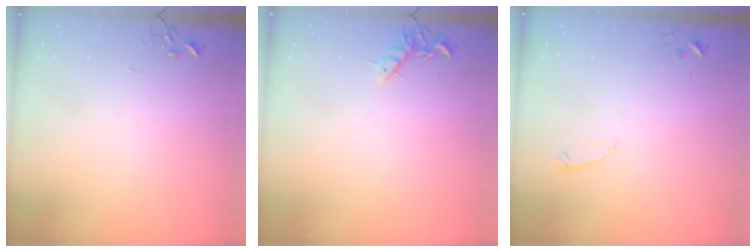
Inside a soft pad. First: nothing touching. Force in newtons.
{"total": 7.4, "press": 7.4, "slide": 0.9}
{"total": 3.7, "press": 3.6, "slide": 0.8}